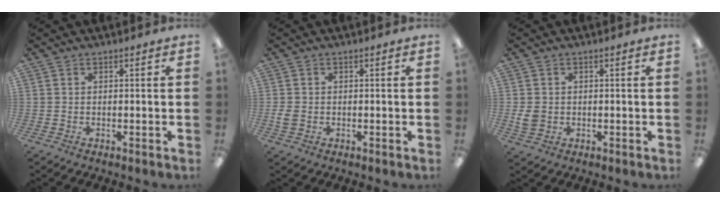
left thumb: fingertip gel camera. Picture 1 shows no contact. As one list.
[{"total": 2.3, "force": [-0.3, 1.7, 1.5], "torque": [-0.033, 0.004, -0.006]}, {"total": 3.4, "force": [0.2, 2.8, 1.9], "torque": [-0.036, 0.000, 0.002]}]